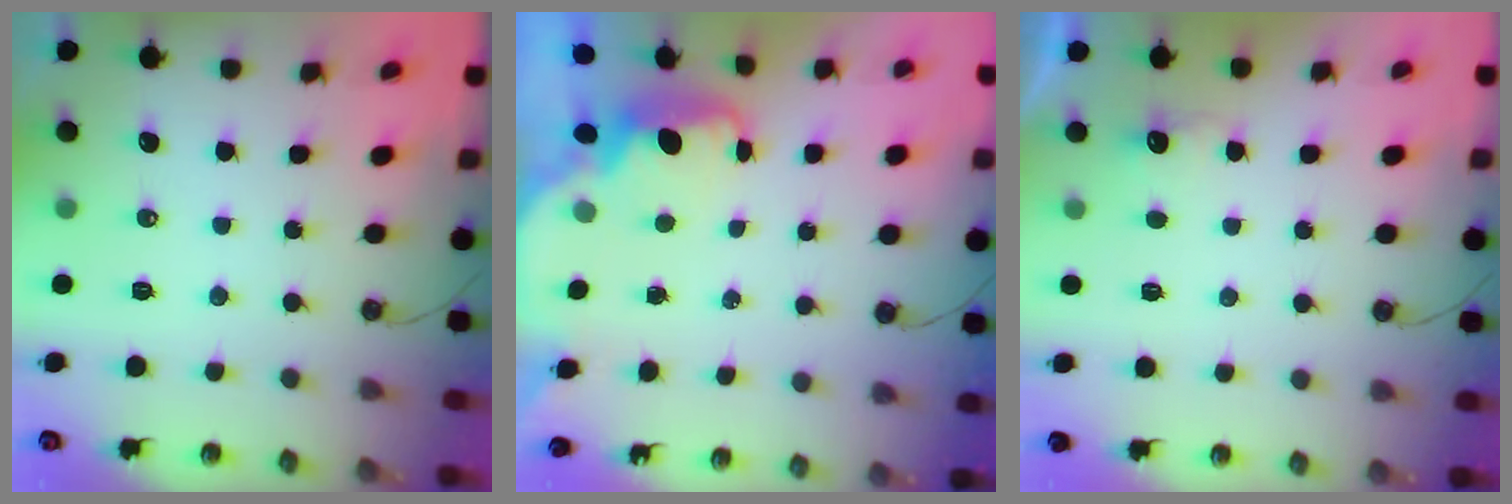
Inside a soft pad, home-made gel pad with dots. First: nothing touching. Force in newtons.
{"total": 2.2, "press": 2.1, "slide": 0.7}
{"total": 2.2, "press": 2.0, "slide": 0.9}